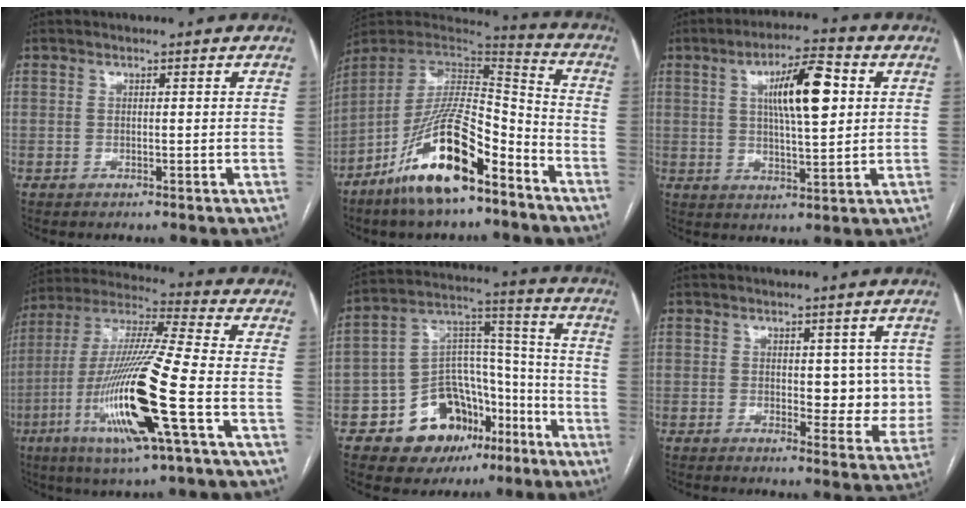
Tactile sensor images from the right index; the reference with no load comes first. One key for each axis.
{"total": 19.1, "fx": -11.6, "fy": 5.0, "fz": 14.3, "tx": -0.271, "ty": -0.008, "tz": -0.208}
{"total": 10.7, "fx": 2.8, "fy": 2.2, "fz": 10.1, "tx": -0.171, "ty": 0.013, "tz": 0.046}
{"total": 19.6, "fx": -6.4, "fy": 0.5, "fz": 18.5, "tx": -0.388, "ty": -0.024, "tz": -0.124}
{"total": 15.7, "fx": -8.7, "fy": 10.3, "fz": 8.0, "tx": -0.113, "ty": 0.058, "tz": -0.130}
{"total": 6.6, "fx": 1.0, "fy": 3.7, "fz": 5.4, "tx": -0.046, "ty": -0.001, "tz": 0.018}